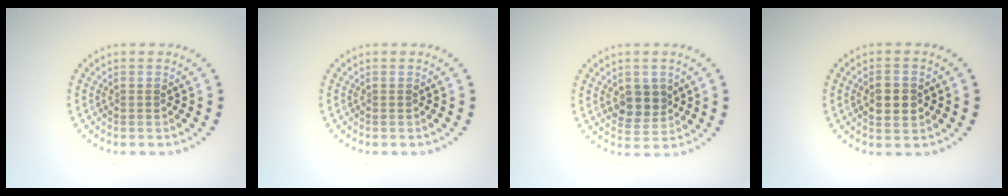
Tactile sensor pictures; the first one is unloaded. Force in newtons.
{"total": 0.0}
{"total": 3.0, "press": 2.8, "slide": 0.9}
{"total": 3.0, "press": 2.9, "slide": 0.2}